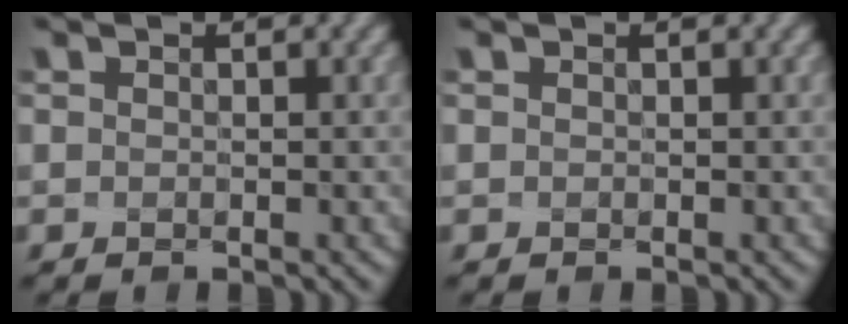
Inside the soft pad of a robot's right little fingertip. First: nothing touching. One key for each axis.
{"total": 0.0}